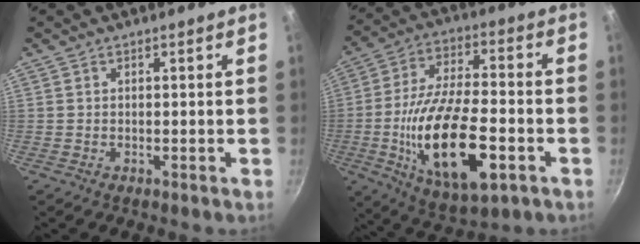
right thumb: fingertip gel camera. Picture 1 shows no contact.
{"total": 21.5, "force": [-5.9, 9.1, 18.6], "torque": [-0.334, 0.016, -0.099]}